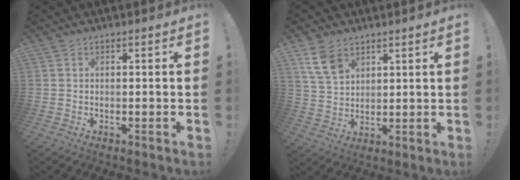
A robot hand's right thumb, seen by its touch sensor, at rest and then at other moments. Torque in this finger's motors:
{"motor_torque": [0.47, 1.23, 0.29, 0.04, 0.00]}